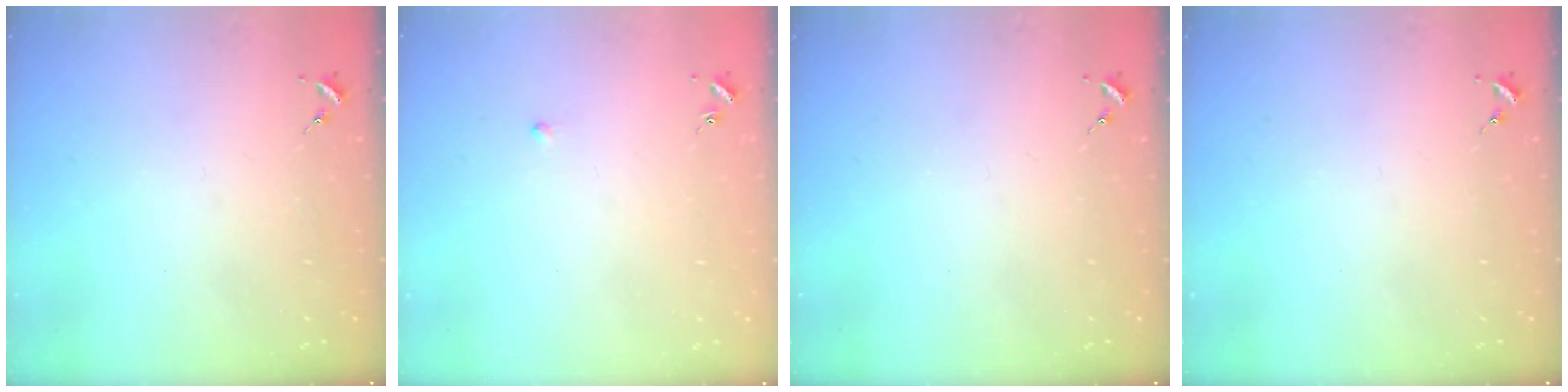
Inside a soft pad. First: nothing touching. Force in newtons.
{"total": 2.6, "press": 2.5, "slide": 0.6}
{"total": 0.0}
{"total": 0.0}